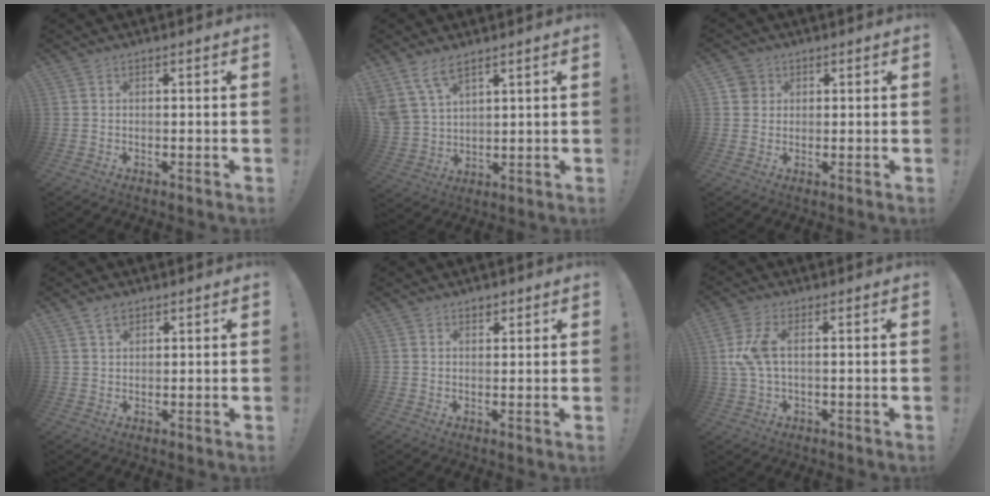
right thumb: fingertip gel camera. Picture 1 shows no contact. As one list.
[{"total": 8.9, "force": [6.5, 4.3, 4.4], "torque": [-0.100, -0.032, 0.131]}, {"total": 3.2, "force": [1.3, 2.8, 0.6], "torque": [-0.004, -0.001, 0.023]}, {"total": 3.1, "force": [2.0, 1.8, 1.3], "torque": [-0.018, -0.005, 0.036]}, {"total": 1.8, "force": [1.3, 1.1, 0.5], "torque": [-0.003, -0.005, 0.022]}, {"total": 7.8, "force": [1.2, 3.1, 7.0], "torque": [-0.139, -0.009, 0.024]}]